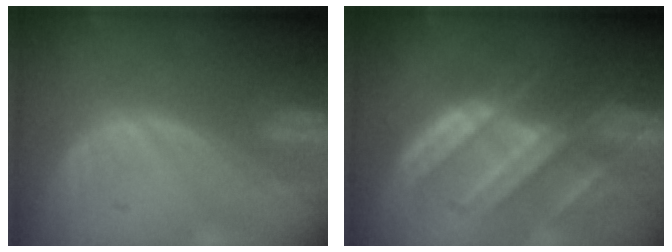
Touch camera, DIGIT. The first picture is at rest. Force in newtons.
{"total": 8.8, "press": 8.1, "slide": 3.4}